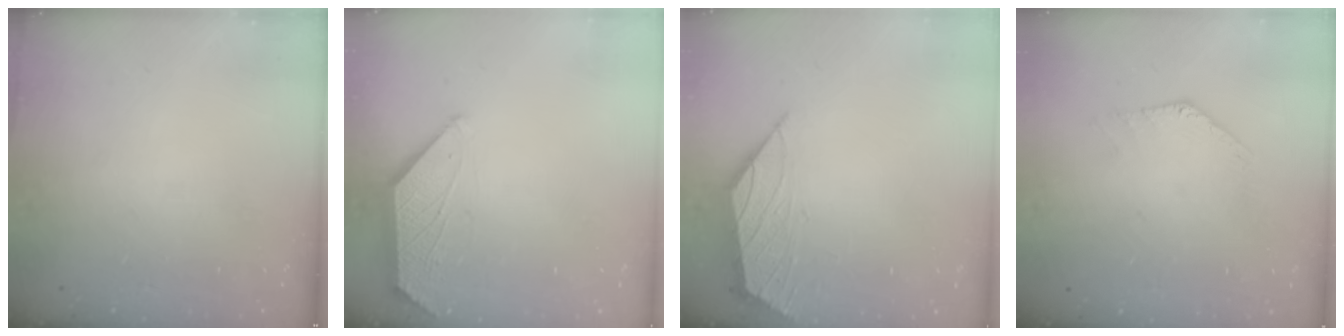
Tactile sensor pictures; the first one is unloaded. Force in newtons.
{"total": 1.1, "press": 1.0, "slide": 0.4}
{"total": 0.8, "press": 0.7, "slide": 0.4}
{"total": 0.0}